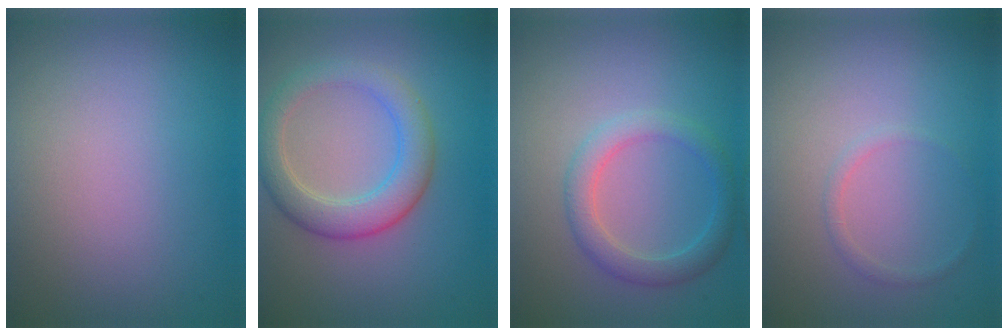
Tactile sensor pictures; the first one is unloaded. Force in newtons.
{"total": 4.4, "press": 4.4, "slide": 0.3}
{"total": 2.9, "press": 2.9, "slide": 0.1}
{"total": 0.8, "press": 0.8, "slide": 0.0}